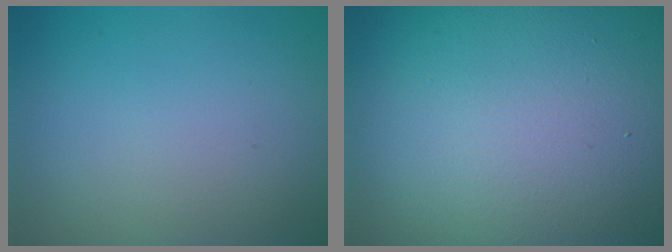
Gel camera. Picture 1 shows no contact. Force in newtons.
{"total": 25.1, "press": 25.1, "slide": 1.4}